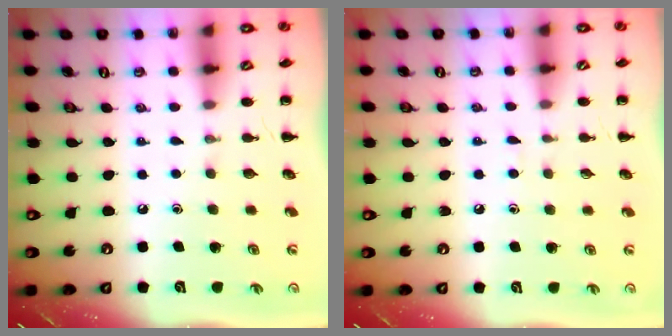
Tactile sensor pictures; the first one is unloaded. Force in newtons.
{"total": 3.0, "press": 2.8, "slide": 1.2}